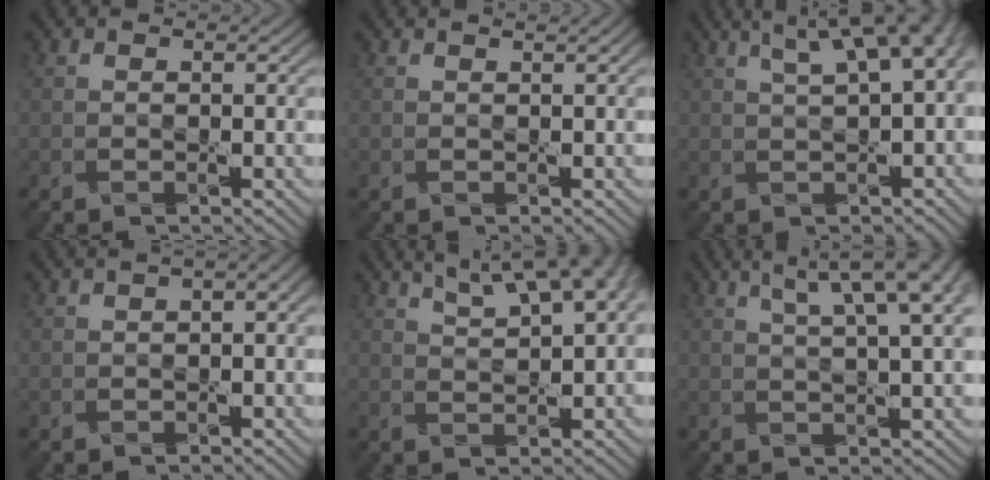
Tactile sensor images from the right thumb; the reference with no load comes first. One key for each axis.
{"total": 0.7, "fx": 0.6, "fy": 0.2, "fz": 0.4, "tx": -0.006, "ty": 0.001, "tz": -0.002}
{"total": 9.4, "fx": 3.7, "fy": 3.4, "fz": 7.9, "tx": -0.104, "ty": 0.031, "tz": 0.046}
{"total": 4.4, "fx": 1.2, "fy": 1.8, "fz": 3.8, "tx": -0.047, "ty": 0.014, "tz": 0.007}
{"total": 9.5, "fx": 5.7, "fy": 2.9, "fz": 7.0, "tx": -0.108, "ty": 0.023, "tz": 0.077}
{"total": 9.9, "fx": 4.9, "fy": 2.4, "fz": 8.2, "tx": -0.102, "ty": 0.030, "tz": 0.064}